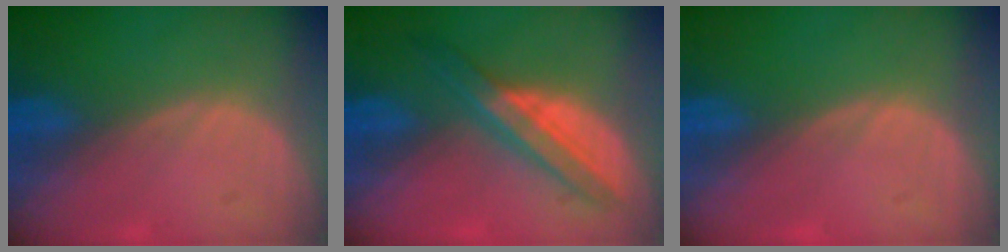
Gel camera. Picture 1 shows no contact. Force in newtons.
{"total": 6.2, "press": 6.2, "slide": 0.1}
{"total": 0.0}